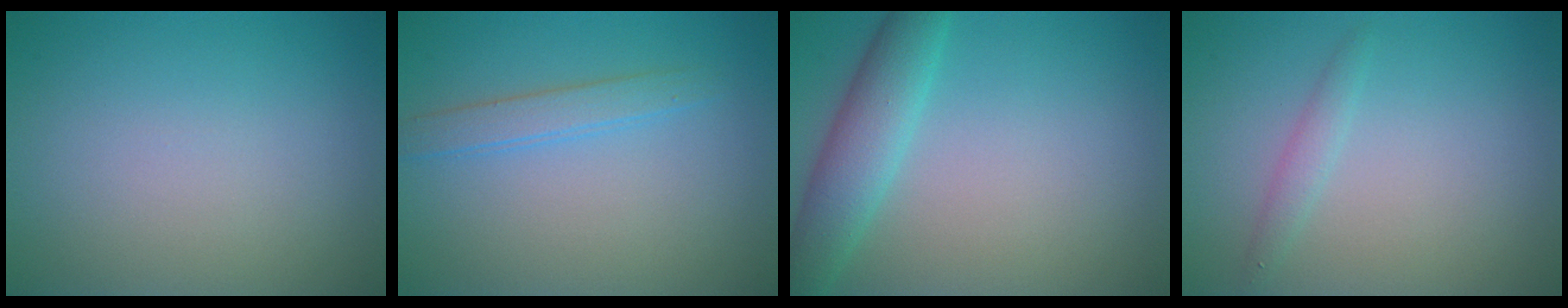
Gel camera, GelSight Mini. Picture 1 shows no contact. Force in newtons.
{"total": 1.9, "press": 1.9, "slide": 0.1}
{"total": 4.2, "press": 4.2, "slide": 0.2}
{"total": 1.2, "press": 1.2, "slide": 0.0}